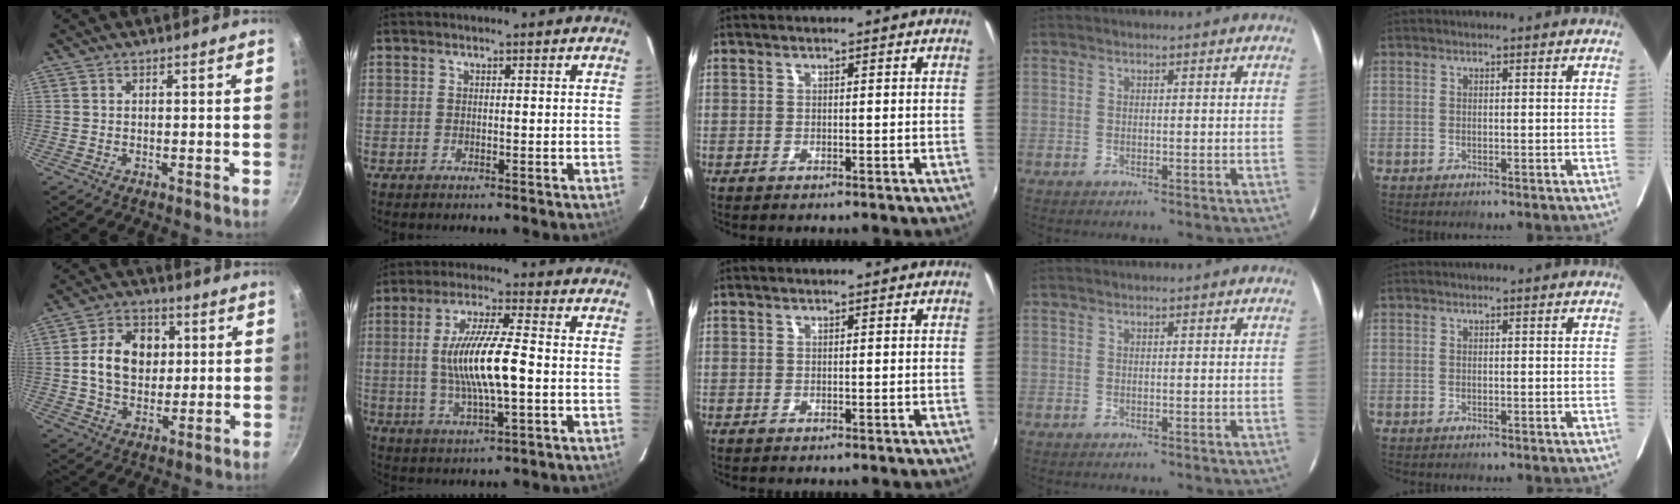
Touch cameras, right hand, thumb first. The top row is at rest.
{"thumb": {"total": 11.8, "force": [1.6, 9.0, 7.5], "torque": [-0.099, 0.007, 0.021]}, "index": {"total": 12.4, "force": [-0.8, 2.3, 12.2], "torque": [-0.232, -0.002, -0.011]}}